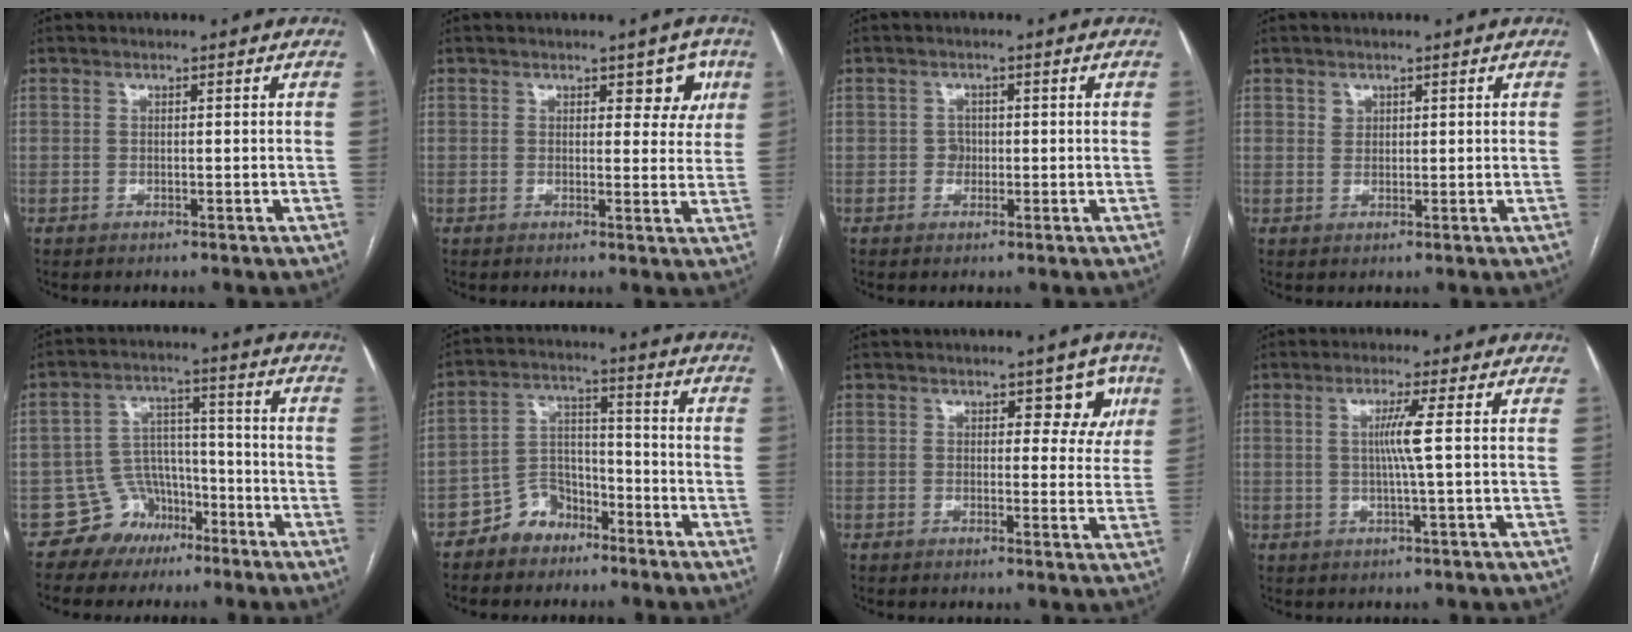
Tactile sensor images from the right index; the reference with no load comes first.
{"total": 4.4, "force": [2.1, 2.5, 2.9], "torque": [-0.016, 0.005, 0.020]}
{"total": 1.5, "force": [-0.2, 1.4, 0.6], "torque": [-0.004, 0.006, -0.005]}
{"total": 1.2, "force": [0.7, 1.0, 0.2], "torque": [0.005, 0.001, 0.010]}
{"total": 7.4, "force": [-4.8, 5.5, 0.6], "torque": [-0.002, 0.030, -0.075]}
{"total": 7.0, "force": [-5.0, 4.6, 1.7], "torque": [-0.030, 0.019, -0.089]}
{"total": 4.8, "force": [2.2, 2.9, 3.0], "torque": [-0.008, 0.007, 0.018]}
{"total": 3.9, "force": [0.4, -1.1, 3.7], "torque": [-0.072, -0.002, 0.006]}